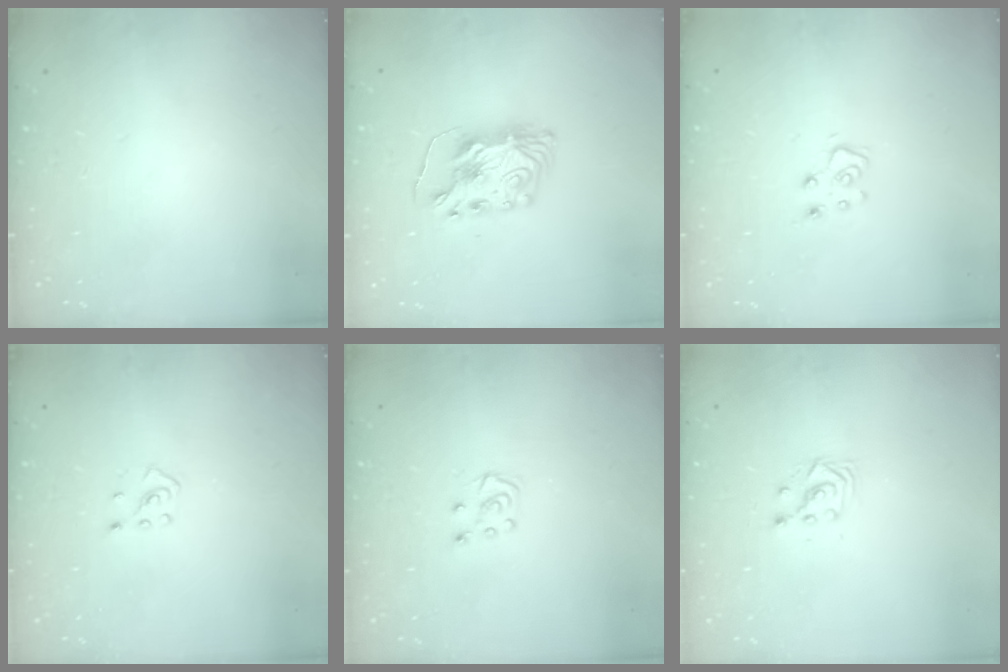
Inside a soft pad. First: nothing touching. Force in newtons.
{"total": 9.0, "press": 9.0, "slide": 0.6}
{"total": 5.7, "press": 5.7, "slide": 0.5}
{"total": 2.7, "press": 2.6, "slide": 0.9}
{"total": 5.3, "press": 5.3, "slide": 0.6}
{"total": 3.0, "press": 3.0, "slide": 0.2}